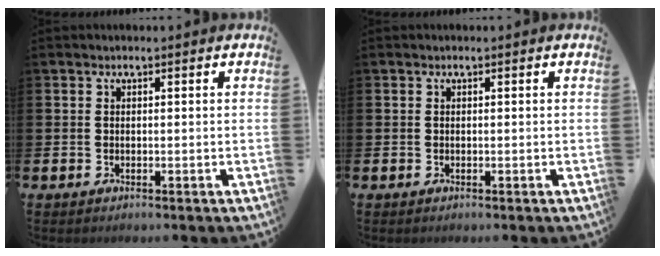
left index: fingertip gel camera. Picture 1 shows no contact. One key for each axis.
{"total": 0.0}